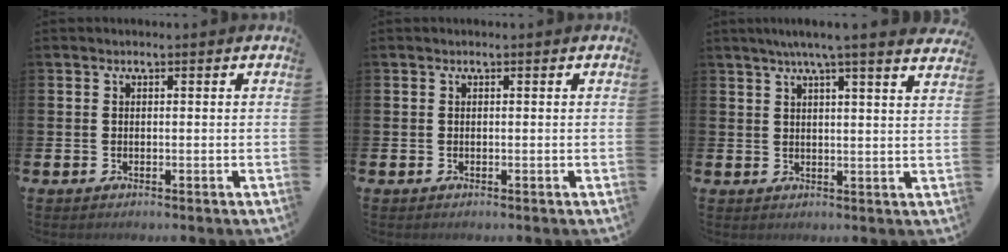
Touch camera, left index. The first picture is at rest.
{"total": 0.0}
{"total": 5.0, "force": [4.3, -0.7, 2.3], "torque": [-0.046, -0.017, 0.073]}